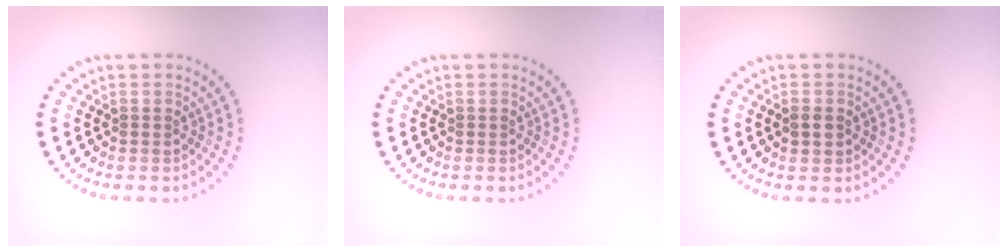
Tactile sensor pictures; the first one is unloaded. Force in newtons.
{"total": 0.0}
{"total": 1.4, "press": 1.4, "slide": 0.1}